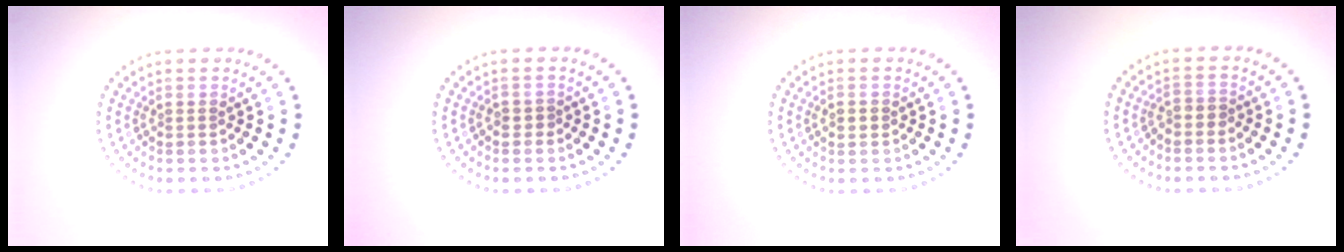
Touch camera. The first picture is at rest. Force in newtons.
{"total": 0.8, "press": 0.5, "slide": 0.6}
{"total": 1.8, "press": 1.8, "slide": 0.1}
{"total": 1.1, "press": 0.8, "slide": 0.8}